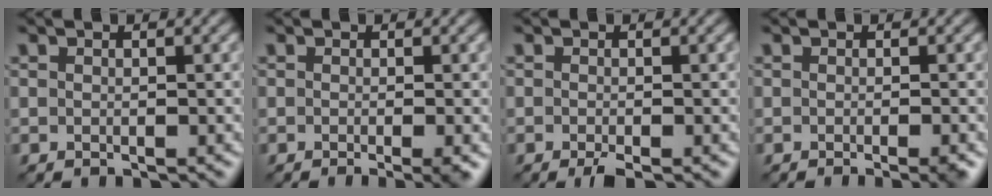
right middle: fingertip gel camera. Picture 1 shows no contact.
{"total": 2.2, "force": [-0.9, 0.3, 2.0], "torque": [-0.029, -0.008, -0.015]}
{"total": 1.5, "force": [-1.0, 0.2, 1.1], "torque": [-0.025, -0.004, -0.019]}
{"total": 2.1, "force": [-1.1, 0.3, 1.7], "torque": [-0.017, -0.004, -0.015]}